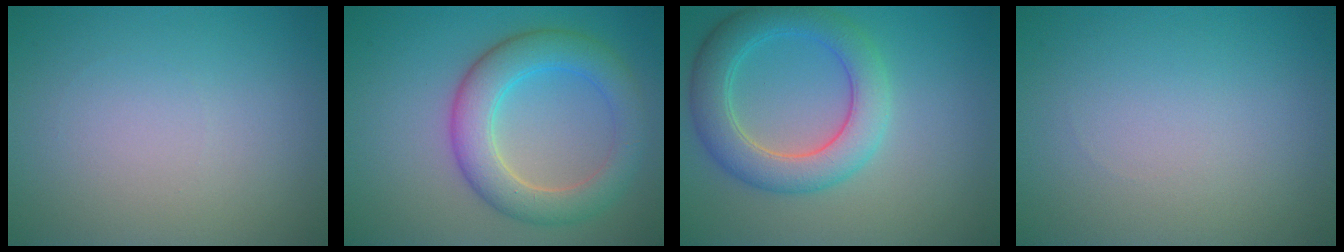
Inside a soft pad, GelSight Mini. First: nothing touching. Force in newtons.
{"total": 5.9, "press": 5.9, "slide": 0.1}
{"total": 5.5, "press": 5.5, "slide": 0.5}
{"total": 0.0}